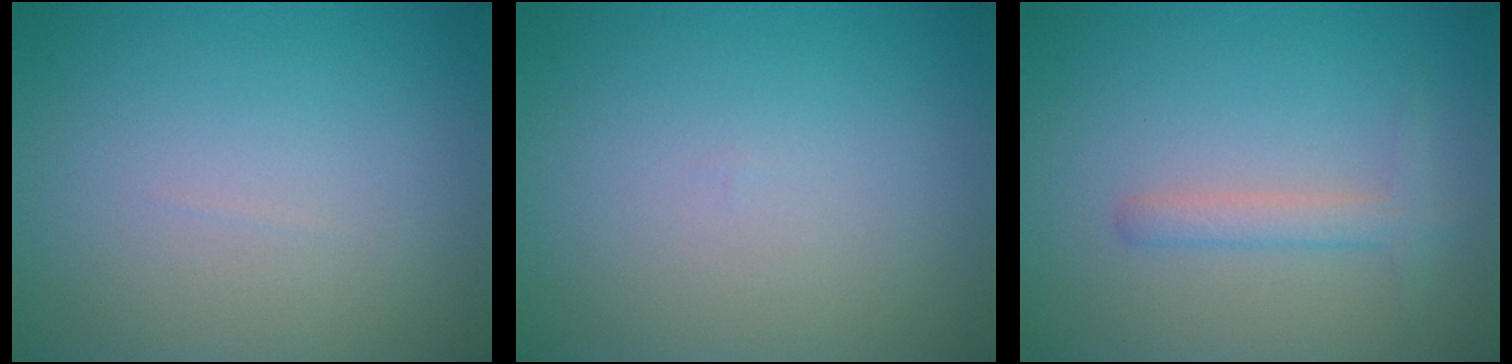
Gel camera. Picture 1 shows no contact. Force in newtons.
{"total": 0.0}
{"total": 1.8, "press": 1.8, "slide": 0.1}